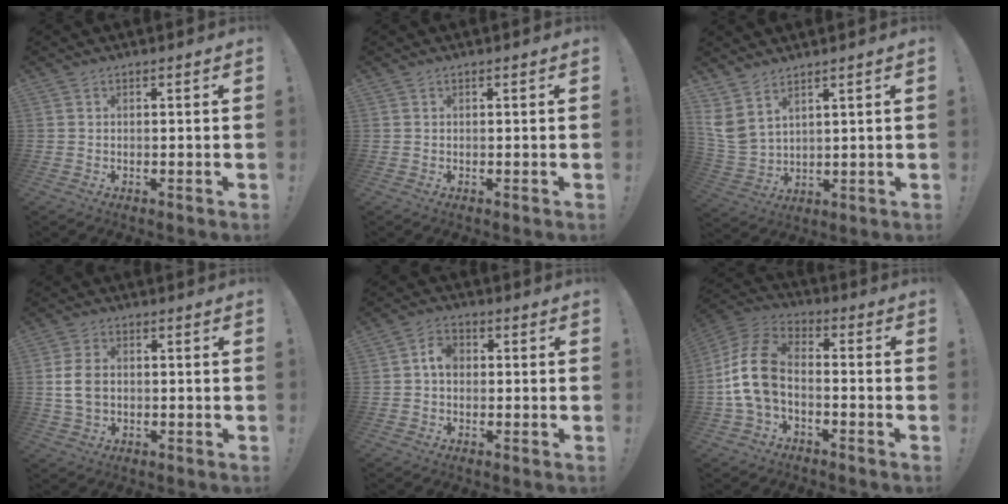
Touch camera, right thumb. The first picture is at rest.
{"total": 0.0}
{"total": 6.4, "force": [4.4, 3.2, 3.3], "torque": [-0.082, -0.028, 0.090]}
{"total": 6.9, "force": [0.1, 4.9, 4.8], "torque": [-0.090, 0.007, 0.002]}
{"total": 4.9, "force": [0.0, 3.5, 3.4], "torque": [-0.056, 0.010, 0.000]}
{"total": 13.9, "force": [-1.9, 9.2, 10.2], "torque": [-0.203, 0.025, -0.027]}